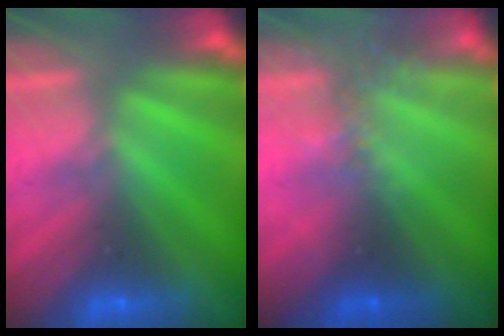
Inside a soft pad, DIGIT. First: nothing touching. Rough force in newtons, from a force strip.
{"total": 2.3}